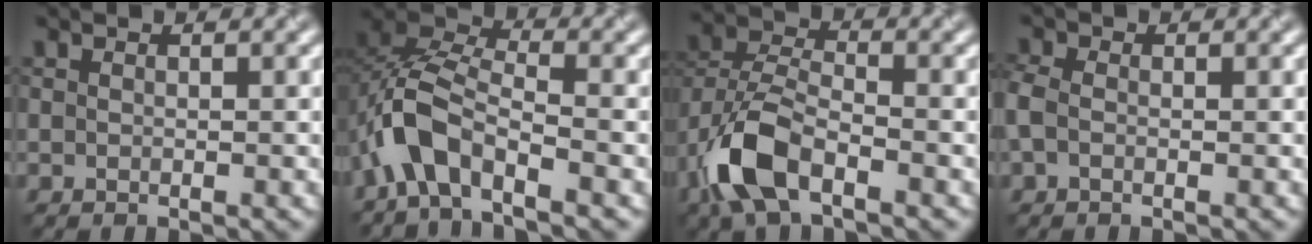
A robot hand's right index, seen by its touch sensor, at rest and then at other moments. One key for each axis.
{"total": 5.8, "fx": -3.2, "fy": 2.8, "fz": 3.9, "tx": -0.074, "ty": 0.011, "tz": -0.069}
{"total": 7.1, "fx": -3.8, "fy": 3.6, "fz": 4.9, "tx": -0.108, "ty": 0.002, "tz": -0.083}
{"total": 1.5, "fx": -0.4, "fy": 1.1, "fz": 0.9, "tx": -0.027, "ty": 0.003, "tz": -0.016}